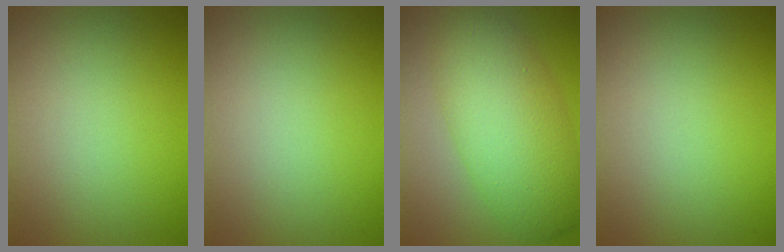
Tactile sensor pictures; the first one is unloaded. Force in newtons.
{"total": 0.0}
{"total": 7.8, "press": 7.8, "slide": 0.1}
{"total": 0.0}